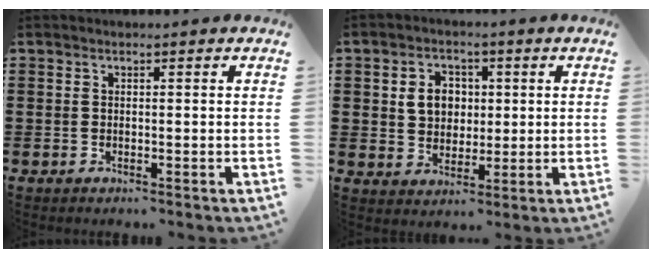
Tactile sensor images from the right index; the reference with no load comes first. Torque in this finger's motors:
{"motor_torque": [0.23, -0.21, 0.24, 0.08]}